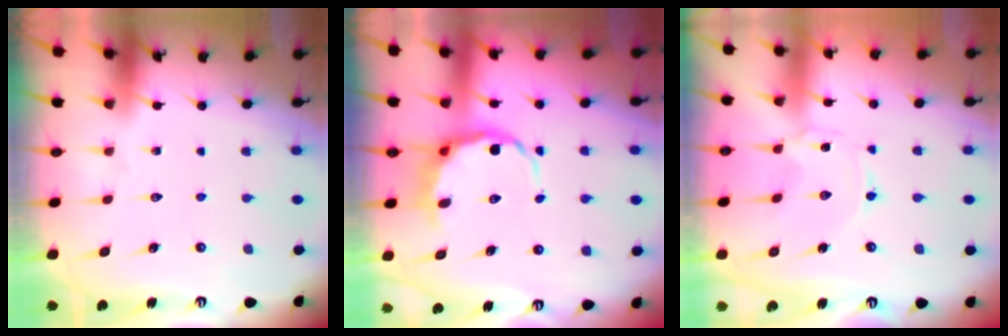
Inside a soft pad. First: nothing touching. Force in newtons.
{"total": 9.2, "press": 8.9, "slide": 2.5}
{"total": 0.0}